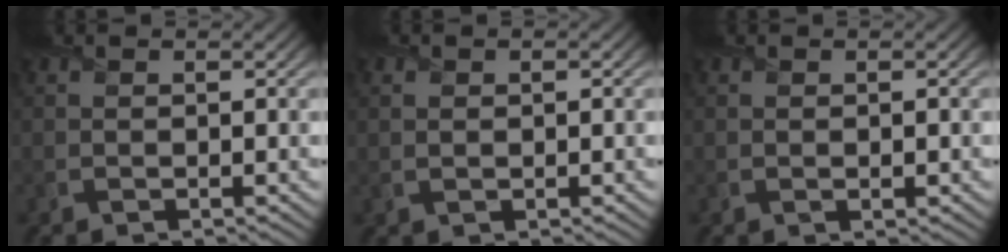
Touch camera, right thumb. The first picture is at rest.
{"total": 1.3, "force": [0.3, 0.8, 0.9], "torque": [-0.013, -0.004, 0.014]}
{"total": 0.7, "force": [-0.1, 0.2, 0.6], "torque": [-0.011, -0.002, 0.000]}